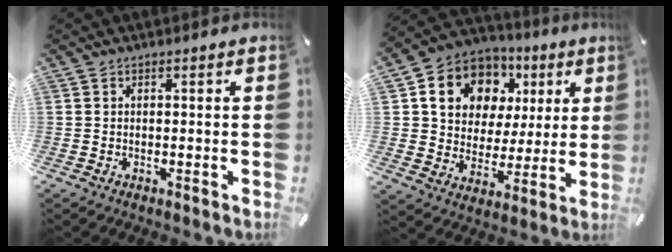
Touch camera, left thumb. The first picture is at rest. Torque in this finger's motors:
{"motor_torque": [1.41, 2.16, 1.48, -1.28, 0.13]}